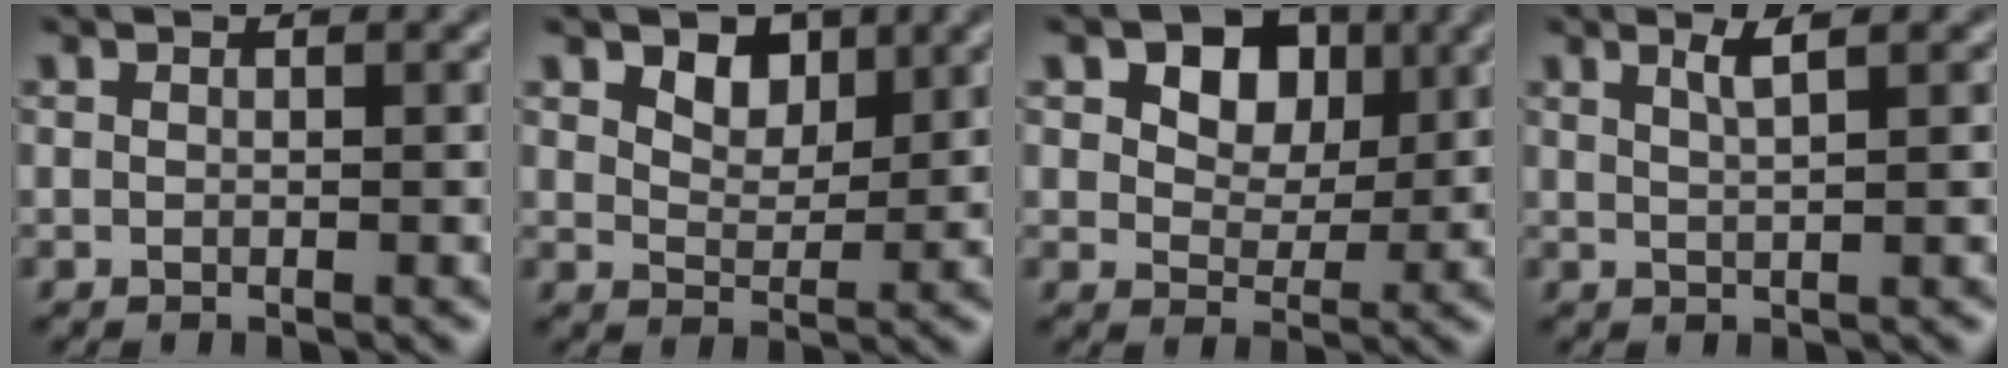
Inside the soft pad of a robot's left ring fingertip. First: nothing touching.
{"total": 3.2, "force": [1.9, 2.0, 1.7], "torque": [-0.035, -0.011, 0.031]}
{"total": 5.9, "force": [2.4, 4.1, 3.4], "torque": [-0.065, -0.003, 0.034]}
{"total": 1.9, "force": [1.0, 0.5, 1.5], "torque": [-0.020, 0.003, 0.015]}